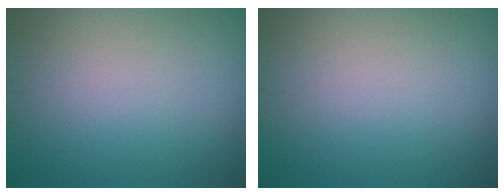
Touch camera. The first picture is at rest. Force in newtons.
{"total": 0.0}